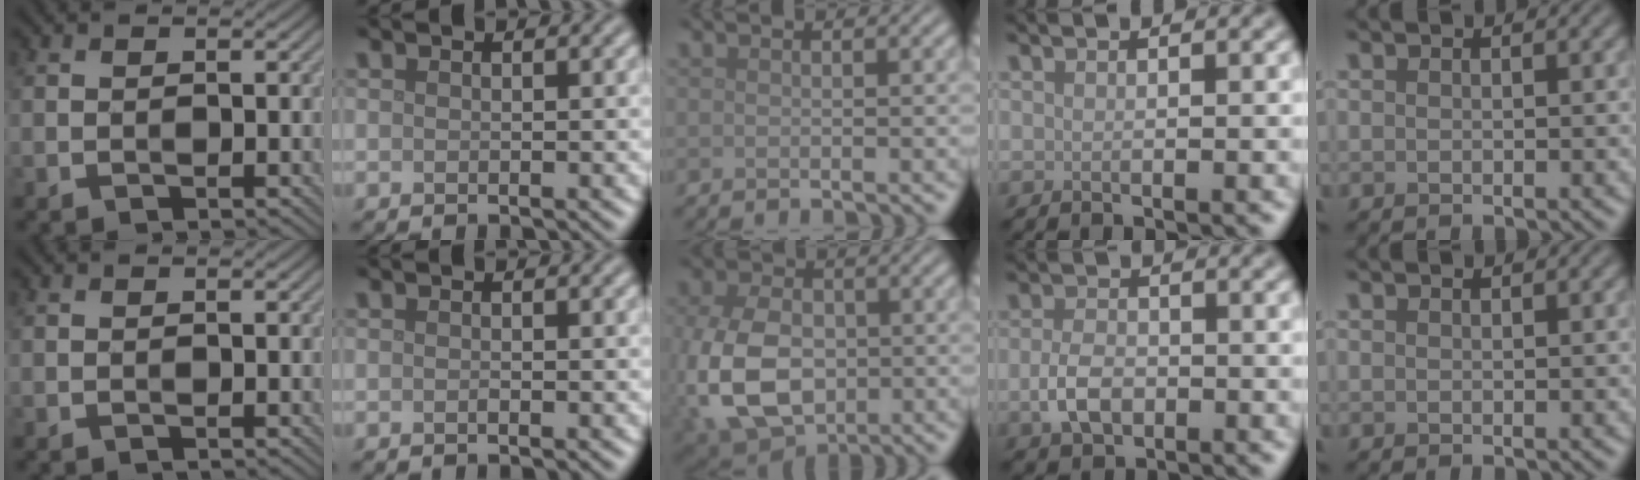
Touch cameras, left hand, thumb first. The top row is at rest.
{"middle": {"total": 10.3, "force": [-2.0, 7.1, 7.2], "torque": [-0.175, -0.016, -0.043]}, "ring": {"total": 3.1, "force": [-0.7, 2.1, 2.1], "torque": [-0.044, -0.003, -0.016]}}